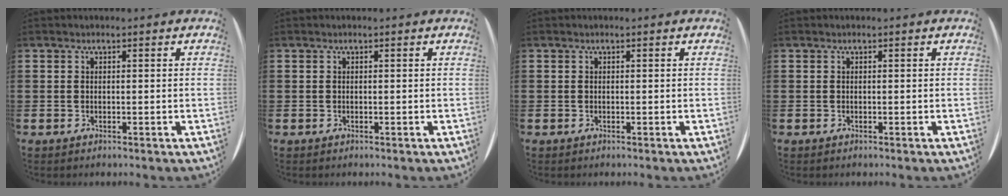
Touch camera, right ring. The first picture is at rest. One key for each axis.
{"total": 0.0}
{"total": 0.0}
{"total": 0.0}